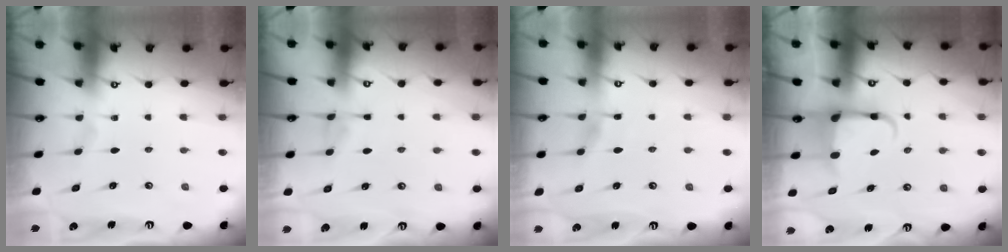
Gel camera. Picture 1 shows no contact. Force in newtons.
{"total": 3.8, "press": 3.8, "slide": 0.5}
{"total": 3.5, "press": 3.5, "slide": 0.4}
{"total": 4.7, "press": 4.7, "slide": 0.8}